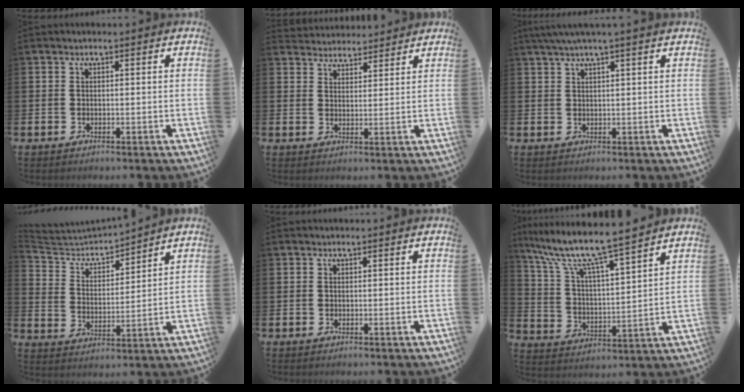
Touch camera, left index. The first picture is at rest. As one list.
[{"total": 3.8, "force": [3.6, 0.8, -0.6], "torque": [-0.002, -0.017, 0.067]}, {"total": 2.9, "force": [2.2, -0.4, 1.9], "torque": [-0.044, 0.004, 0.041]}, {"total": 4.9, "force": [4.8, 0.7, 0.5], "torque": [-0.035, -0.038, 0.079]}, {"total": 0.0}, {"total": 10.3, "force": [9.1, 1.0, 4.7], "torque": [-0.119, -0.061, 0.152]}]